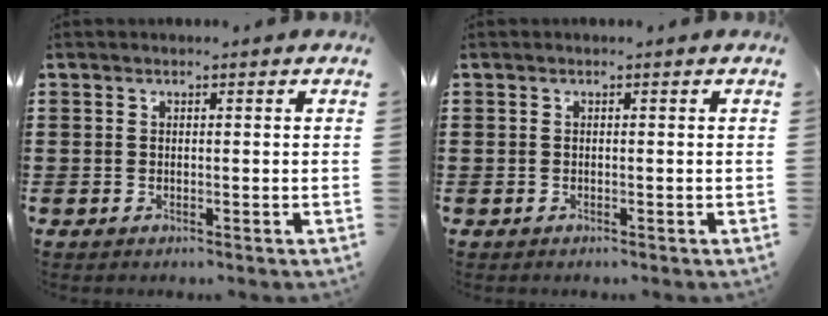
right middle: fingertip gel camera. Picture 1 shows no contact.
{"total": 0.0}